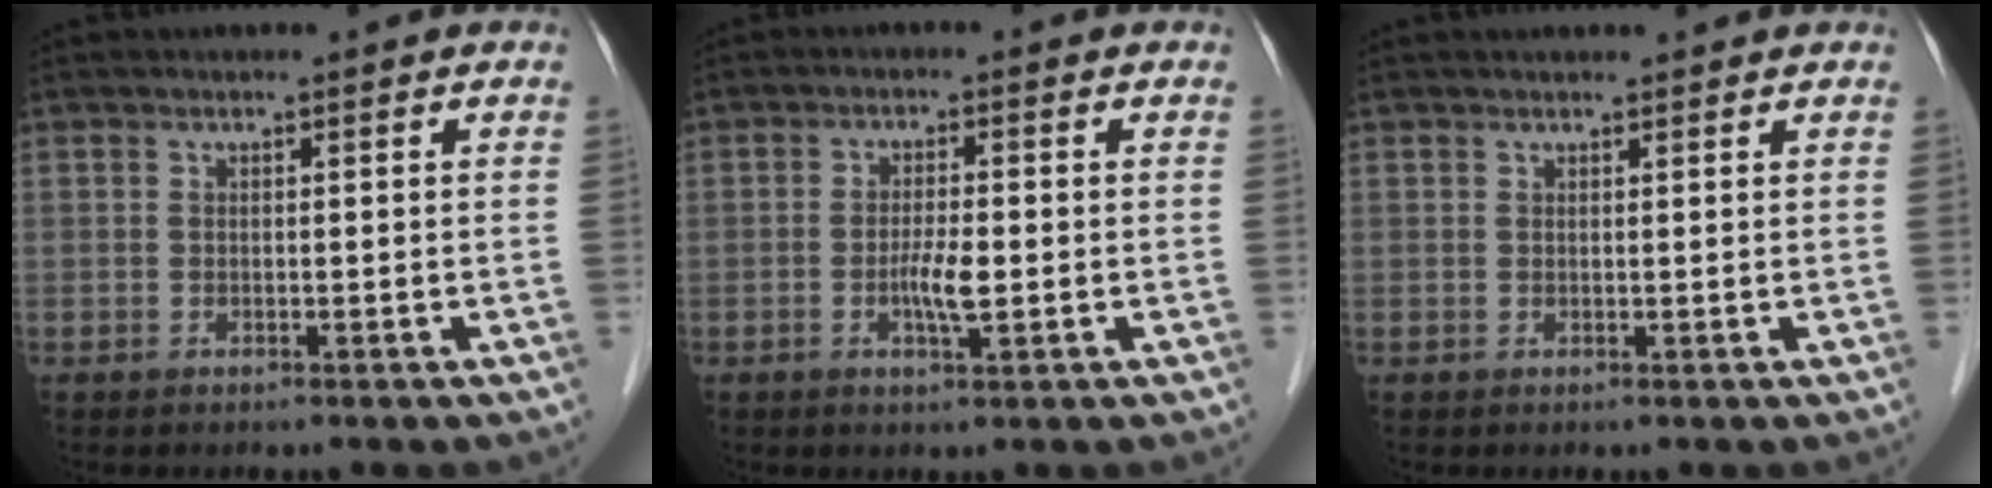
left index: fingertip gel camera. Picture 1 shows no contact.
{"total": 3.6, "force": [-0.8, 0.6, 3.5], "torque": [-0.068, -0.003, -0.014]}
{"total": 3.1, "force": [2.9, 0.4, 1.0], "torque": [-0.013, 0.022, 0.036]}